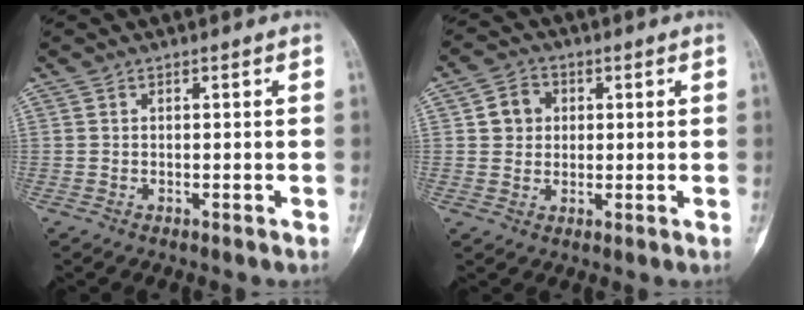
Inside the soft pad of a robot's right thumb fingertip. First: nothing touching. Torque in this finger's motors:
{"motor_torque": [-0.04, 0.05, 0.02, 0.03, 0.01]}